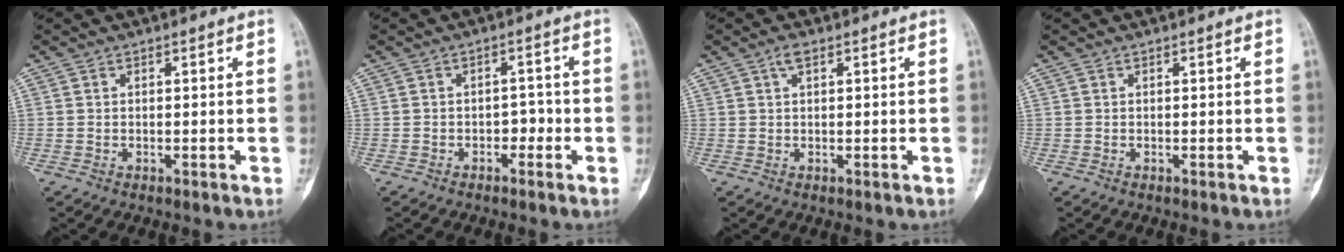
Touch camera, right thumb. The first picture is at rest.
{"total": 2.6, "force": [-1.0, 1.8, 1.6], "torque": [-0.007, 0.014, -0.019]}
{"total": 1.8, "force": [0.9, 0.8, 1.3], "torque": [-0.028, 0.005, 0.017]}
{"total": 0.0}